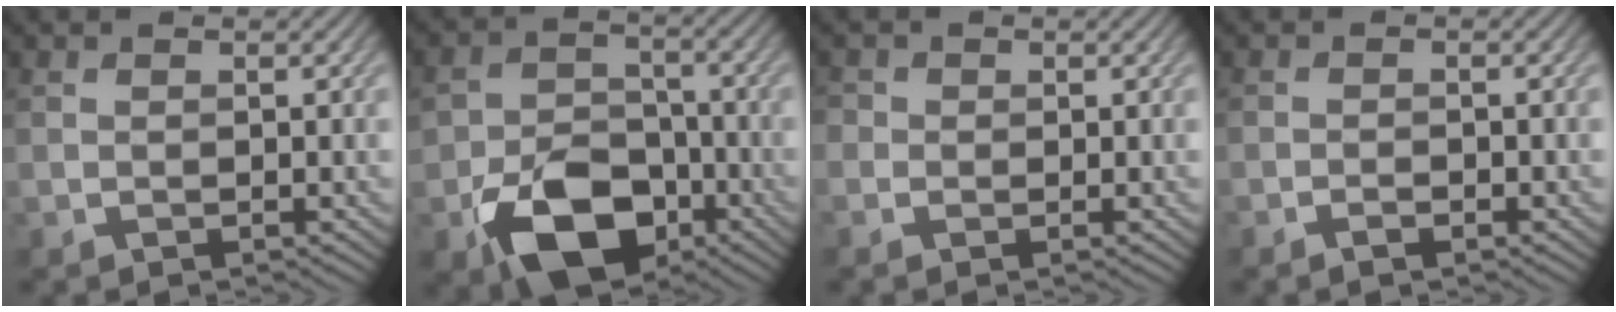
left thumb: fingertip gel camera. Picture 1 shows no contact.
{"total": 10.7, "force": [-5.2, 7.0, 6.2], "torque": [-0.124, -0.019, -0.095]}
{"total": 1.5, "force": [0.1, 1.4, 0.2], "torque": [-0.004, 0.002, -0.005]}
{"total": 1.3, "force": [-0.9, 0.4, 0.8], "torque": [-0.014, 0.000, -0.017]}